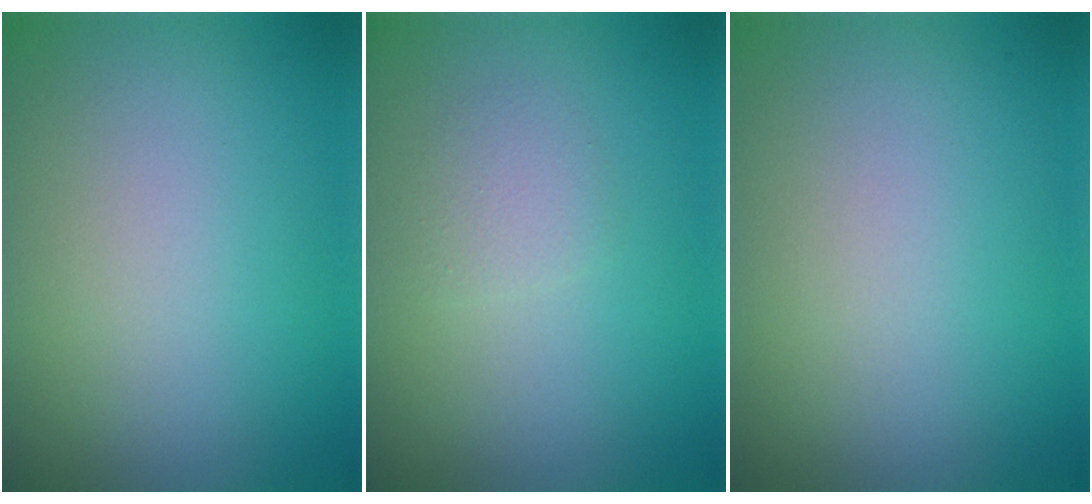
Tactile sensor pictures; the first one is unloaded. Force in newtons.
{"total": 1.4, "press": 1.4, "slide": 0.0}
{"total": 0.0}